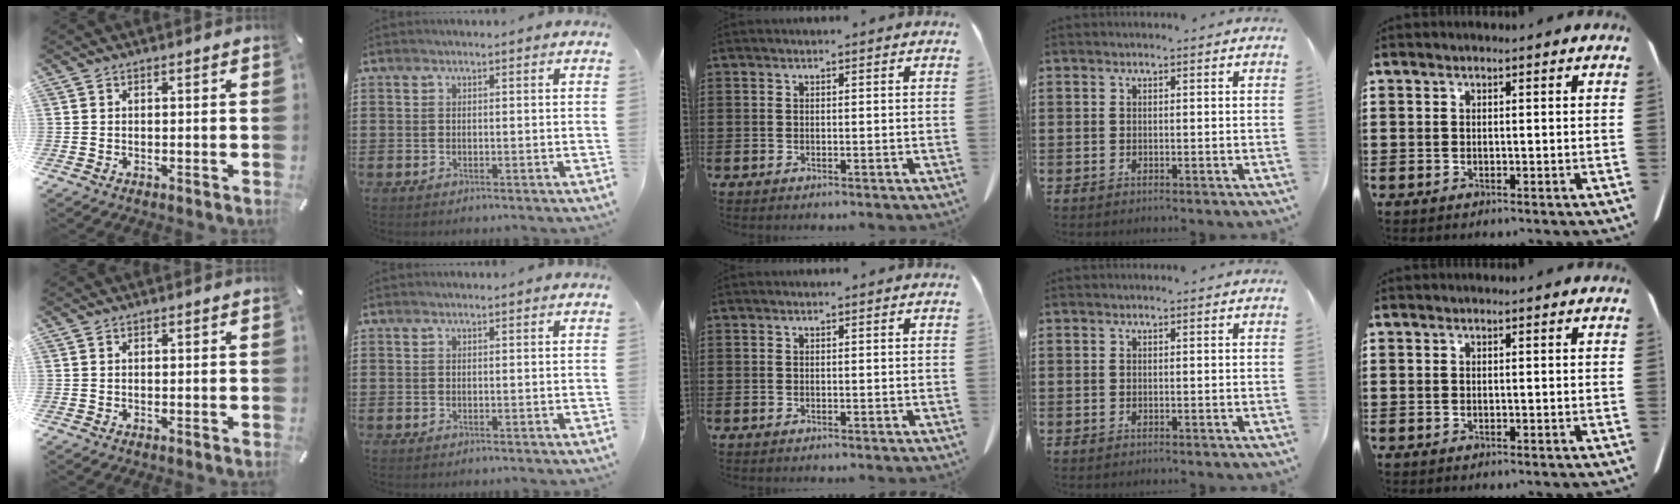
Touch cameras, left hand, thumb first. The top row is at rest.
{}